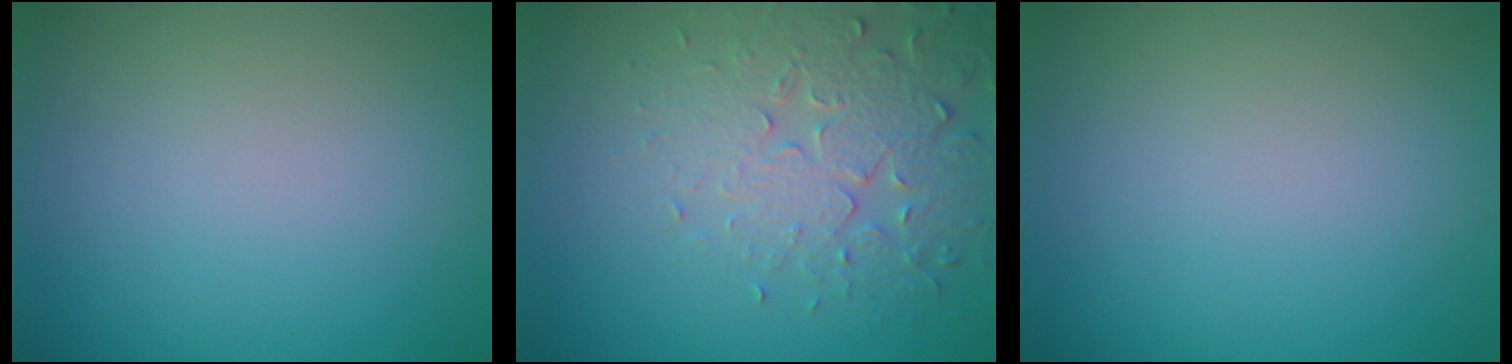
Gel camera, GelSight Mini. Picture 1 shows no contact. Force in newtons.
{"total": 4.2, "press": 4.2, "slide": 0.5}
{"total": 0.0}